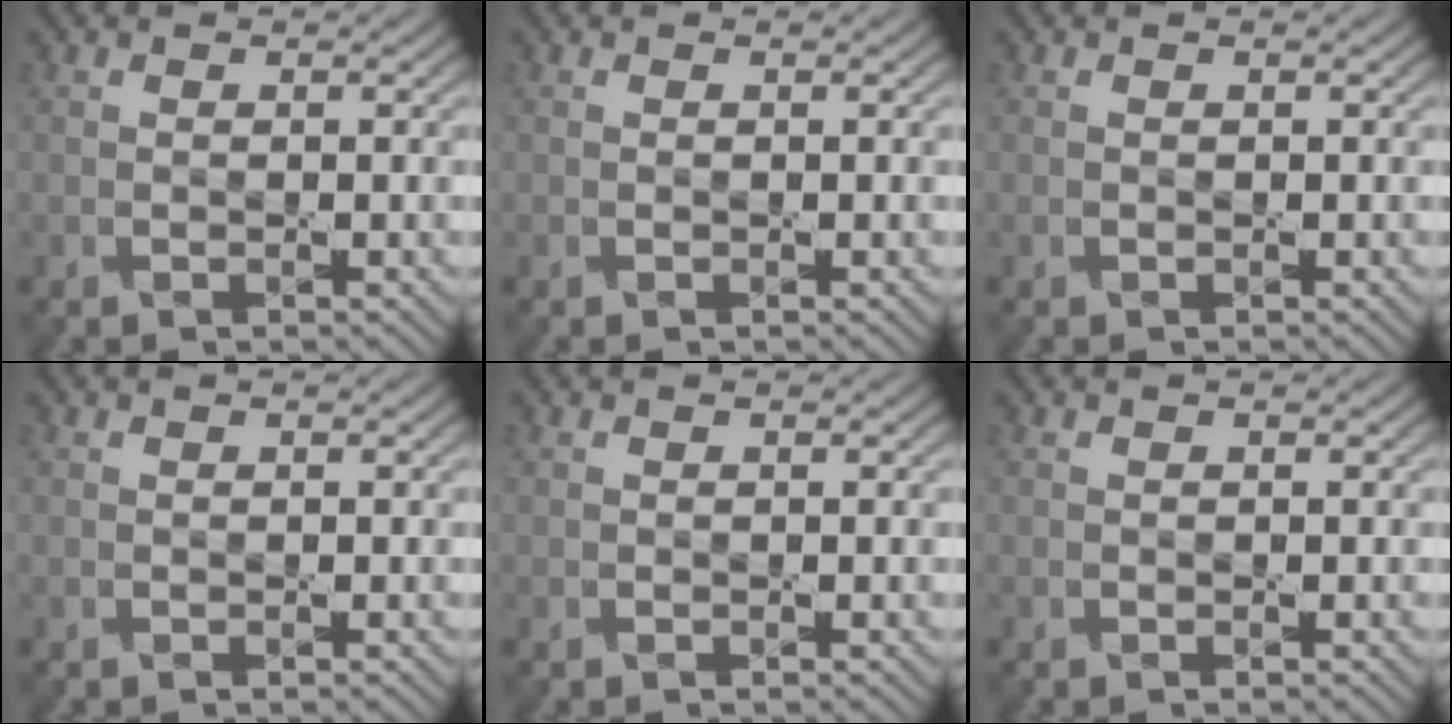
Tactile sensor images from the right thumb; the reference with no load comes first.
{"total": 0.0}
{"total": 0.0}
{"total": 0.0}
{"total": 0.0}
{"total": 0.0}